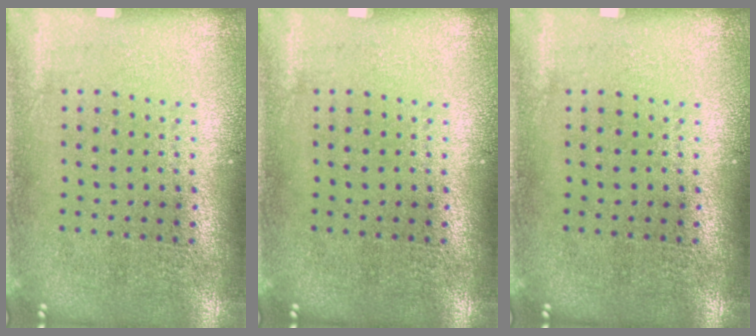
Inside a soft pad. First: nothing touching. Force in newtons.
{"total": 0.0}
{"total": 0.0}